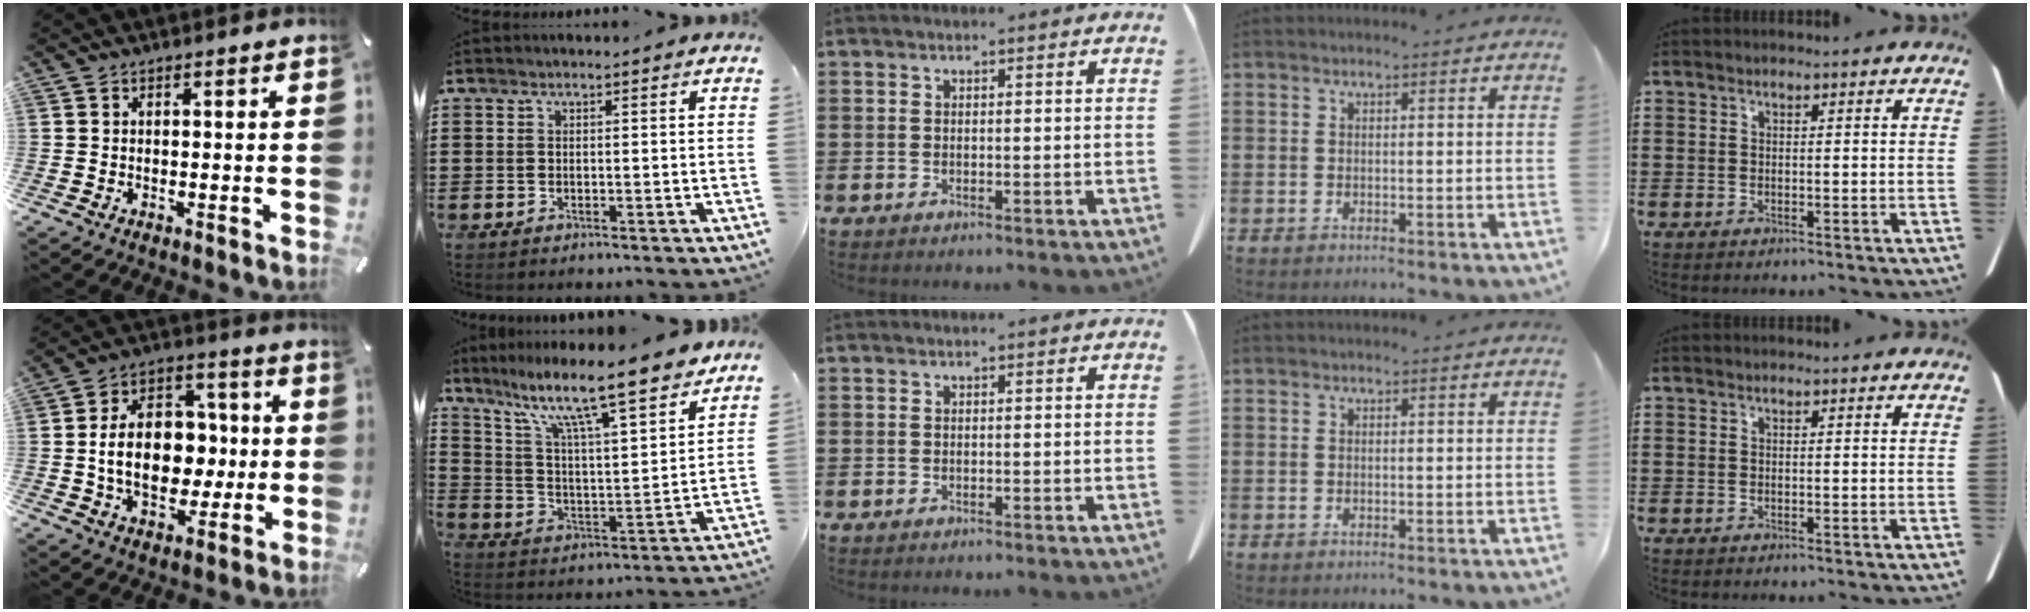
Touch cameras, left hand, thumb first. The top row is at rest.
{"thumb": {"total": 15.7, "force": [-1.1, 11.6, 10.6], "torque": [-0.193, 0.010, -0.015]}, "index": {"total": 11.7, "force": [9.4, 1.3, 6.8], "torque": [-0.148, -0.066, 0.155]}}